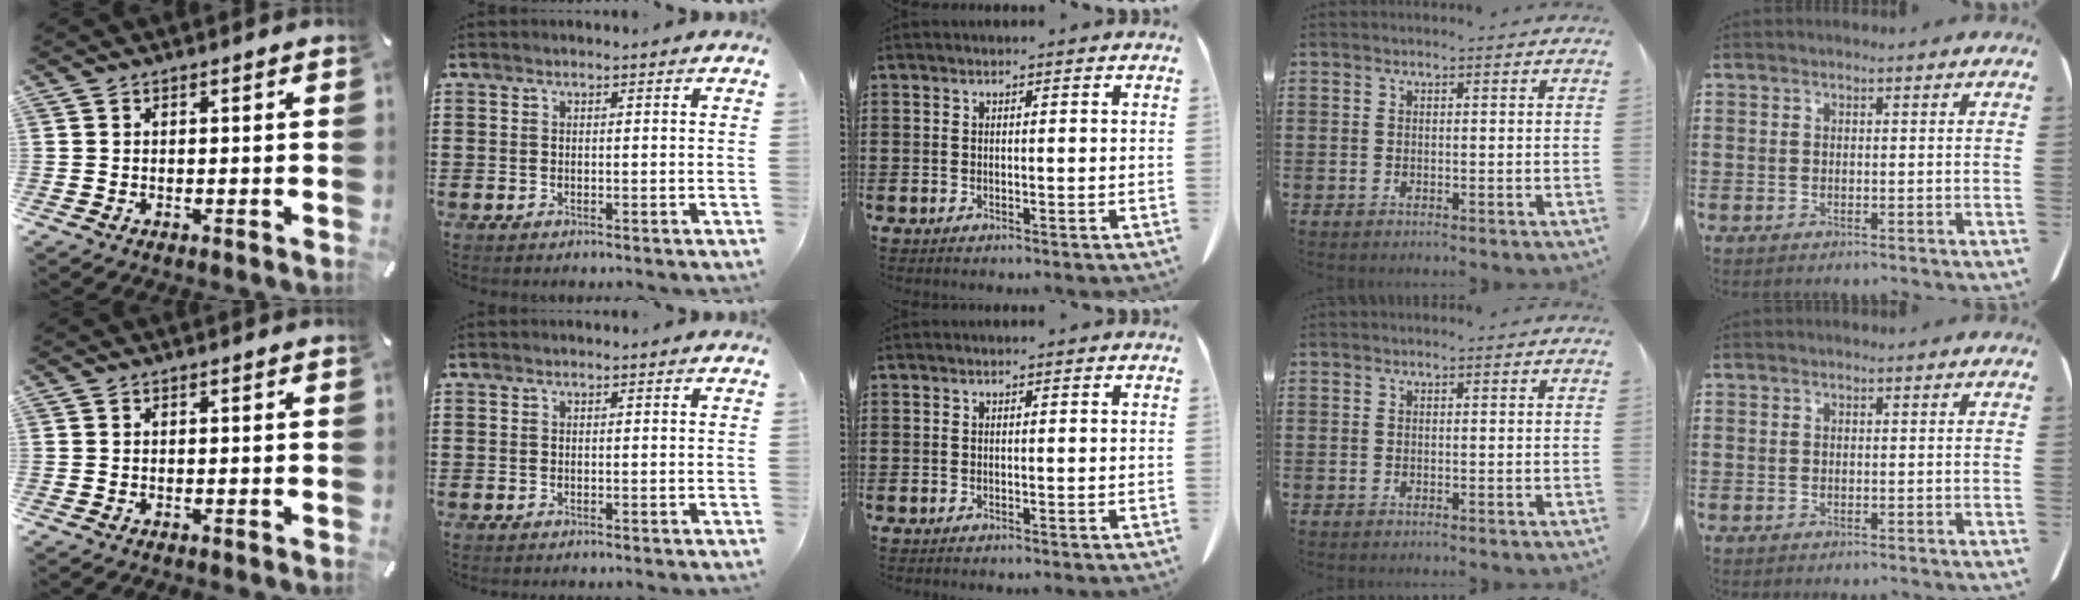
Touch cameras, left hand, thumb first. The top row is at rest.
{}